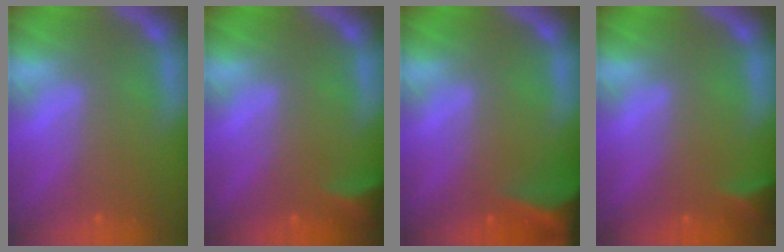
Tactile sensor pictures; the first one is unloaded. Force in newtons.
{"total": 2.9}
{"total": 9.5}
{"total": 2.4}